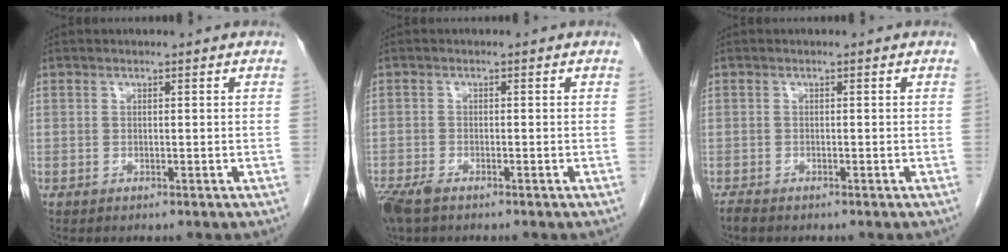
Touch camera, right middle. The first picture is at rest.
{"total": 4.5, "force": [-3.3, 1.5, 2.6], "torque": [-0.056, -0.012, -0.059]}
{"total": 1.2, "force": [-1.1, 0.2, 0.5], "torque": [-0.020, -0.005, -0.020]}